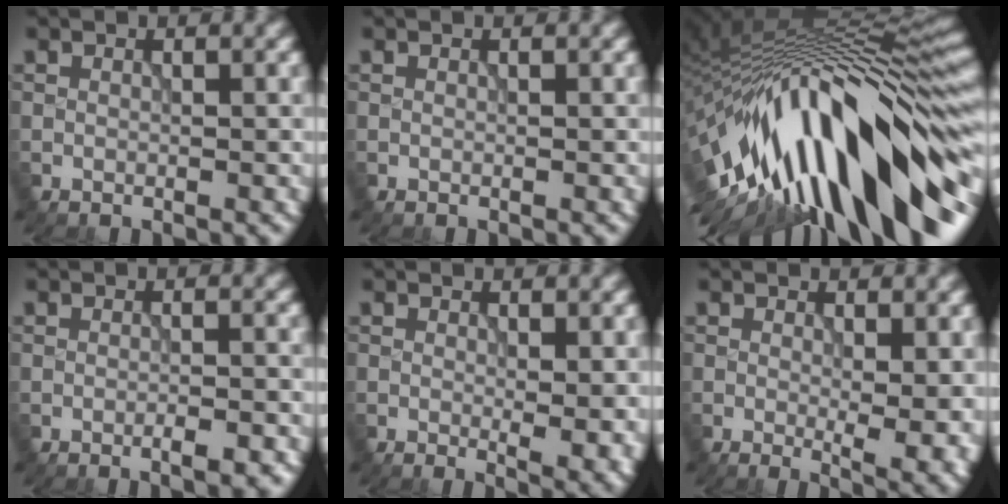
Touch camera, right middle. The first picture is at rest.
{"total": 0.0}
{"total": 17.8, "force": [-4.6, 6.6, 15.9], "torque": [-0.239, 0.013, -0.086]}
{"total": 2.2, "force": [-1.3, 0.4, 1.7], "torque": [-0.022, 0.005, -0.022]}
{"total": 2.9, "force": [0.0, 0.9, 2.7], "torque": [-0.037, -0.011, 0.003]}
{"total": 4.2, "force": [-0.1, 1.4, 4.0], "torque": [-0.052, -0.014, 0.002]}